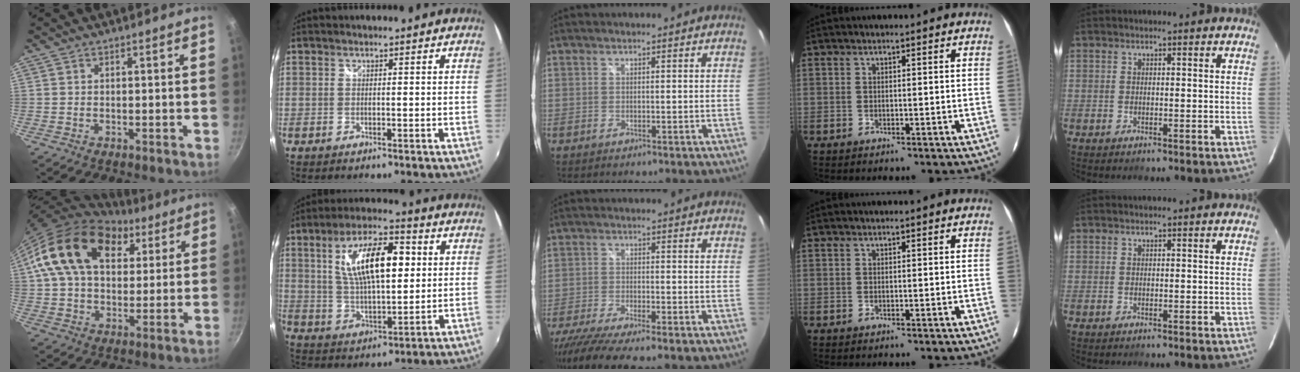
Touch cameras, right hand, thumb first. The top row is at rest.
{"thumb": {"total": 20.3, "force": [7.9, 13.5, 13.0], "torque": [-0.207, -0.001, 0.129]}, "index": {"total": 16.3, "force": [4.1, 6.5, 14.4], "torque": [-0.253, 0.014, 0.076]}, "middle": {"total": 10.0, "force": [-8.3, 0.7, 5.5], "torque": [-0.126, -0.041, -0.143]}}